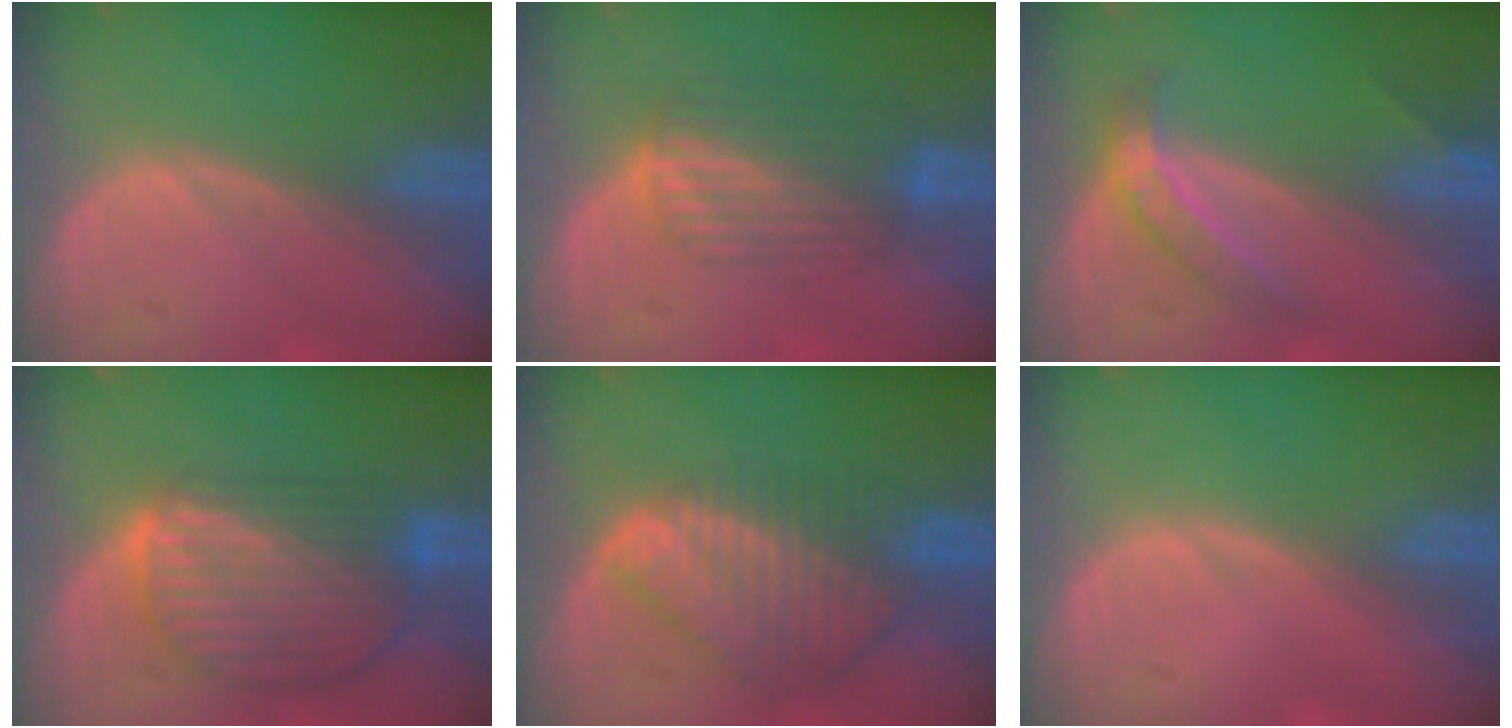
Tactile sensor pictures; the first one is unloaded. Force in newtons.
{"total": 7.1, "press": 6.0, "slide": 3.9}
{"total": 4.4, "press": 4.3, "slide": 0.8}
{"total": 9.9, "press": 8.4, "slide": 5.2}
{"total": 9.0, "press": 7.7, "slide": 4.5}
{"total": 0.0}